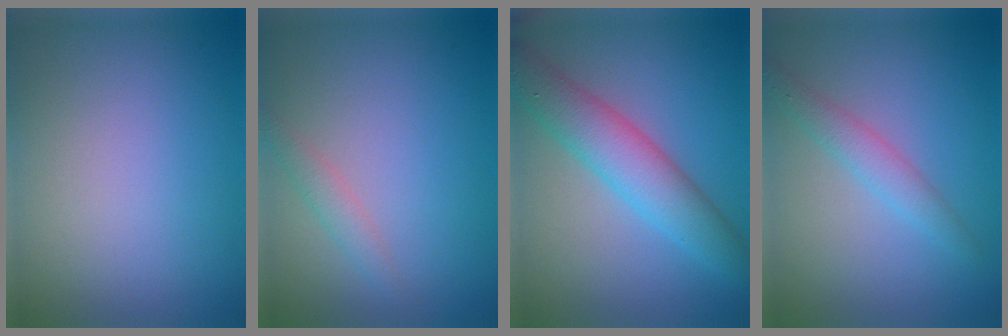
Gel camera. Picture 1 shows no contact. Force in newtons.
{"total": 1.5, "press": 1.4, "slide": 0.0}
{"total": 6.0, "press": 6.0, "slide": 0.1}
{"total": 2.3, "press": 2.3, "slide": 0.1}